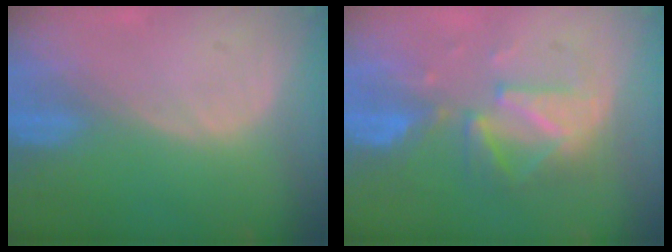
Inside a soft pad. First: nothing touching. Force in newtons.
{"total": 8.2, "press": 8.2, "slide": 0.3}